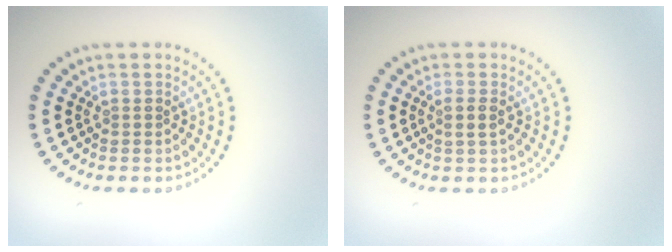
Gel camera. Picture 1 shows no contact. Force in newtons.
{"total": 1.3, "press": 1.1, "slide": 0.7}